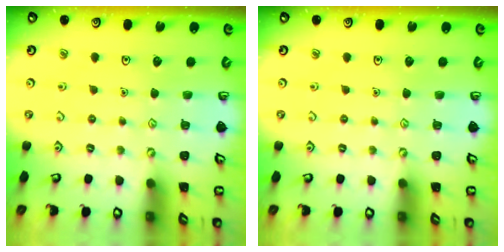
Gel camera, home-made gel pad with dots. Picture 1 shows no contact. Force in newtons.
{"total": 0.0}